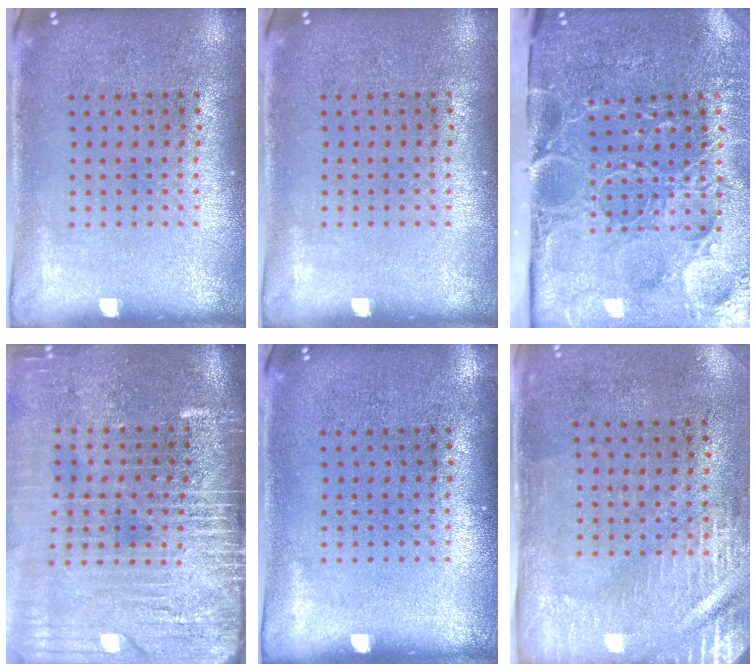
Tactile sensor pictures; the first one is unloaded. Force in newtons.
{"total": 0.0}
{"total": 5.2, "press": 4.2, "slide": 3.1}
{"total": 4.3, "press": 3.6, "slide": 2.3}
{"total": 0.0}
{"total": 2.9, "press": 2.5, "slide": 1.5}